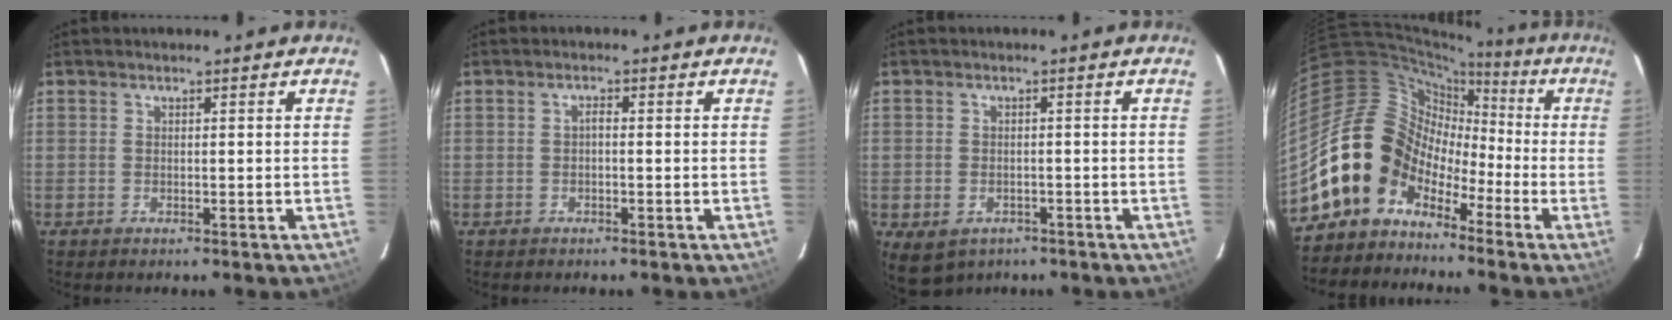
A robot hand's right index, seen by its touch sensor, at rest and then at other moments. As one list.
[{"total": 0.9, "force": [-0.4, 0.3, 0.7], "torque": [-0.013, 0.006, -0.008]}, {"total": 6.0, "force": [-3.1, 4.4, 2.6], "torque": [-0.053, -0.008, -0.033]}, {"total": 12.7, "force": [-7.5, 9.7, 3.3], "torque": [-0.072, 0.038, -0.148]}]